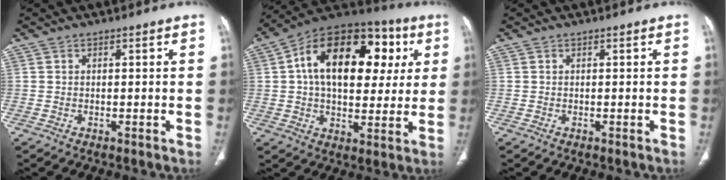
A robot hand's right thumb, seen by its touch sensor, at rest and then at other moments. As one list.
[{"total": 24.7, "force": [5.8, 14.8, 18.9], "torque": [-0.266, 0.026, 0.083]}, {"total": 0.0}]